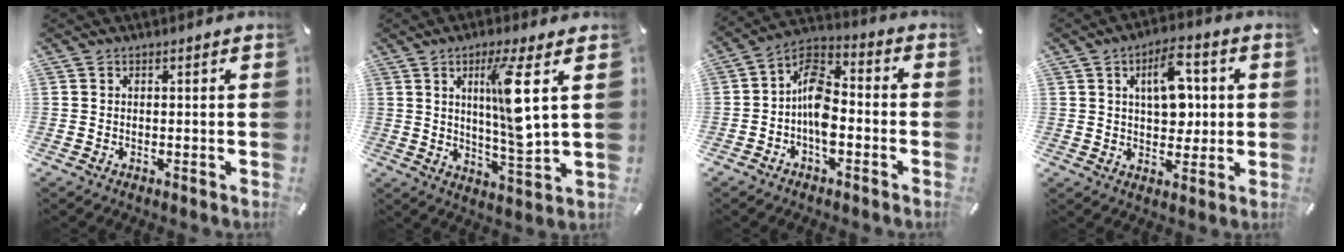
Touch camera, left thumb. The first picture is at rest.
{"total": 12.6, "force": [3.6, 2.0, 11.9], "torque": [-0.202, -0.016, 0.054]}
{"total": 9.8, "force": [-2.9, 5.8, 7.3], "torque": [-0.154, 0.010, -0.053]}
{"total": 11.2, "force": [2.6, 6.9, 8.4], "torque": [-0.116, -0.004, 0.040]}